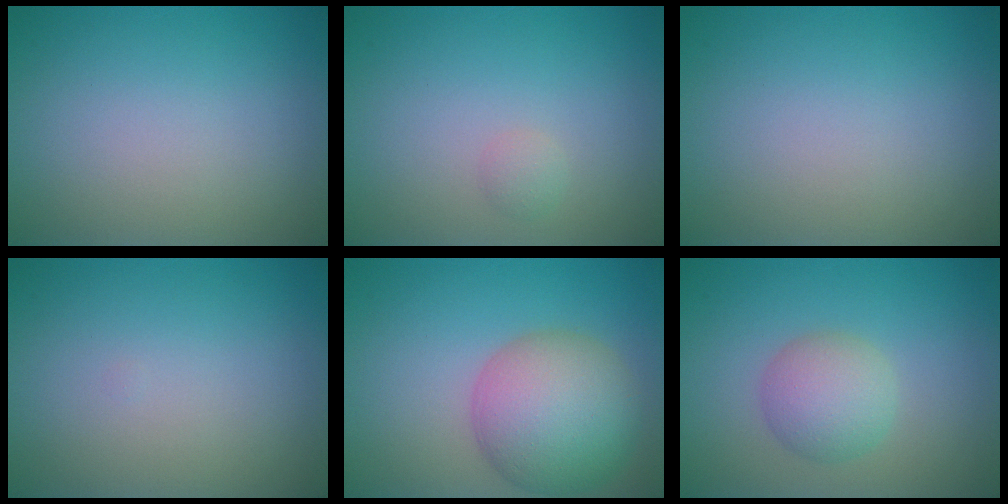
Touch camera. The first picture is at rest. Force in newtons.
{"total": 0.8, "press": 0.8, "slide": 0.0}
{"total": 0.0}
{"total": 0.0}
{"total": 7.9, "press": 7.9, "slide": 0.2}
{"total": 3.4, "press": 3.4, "slide": 0.1}